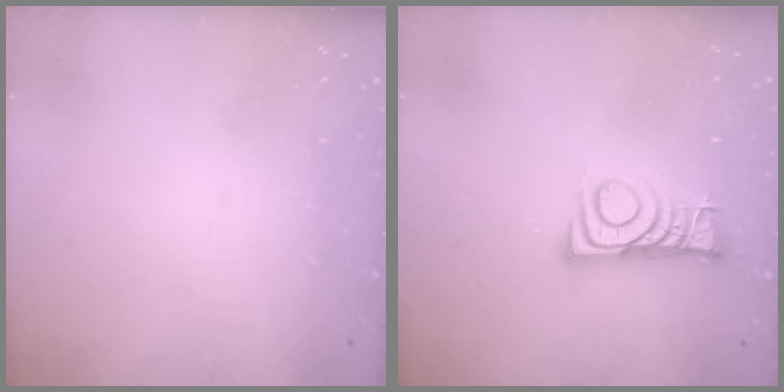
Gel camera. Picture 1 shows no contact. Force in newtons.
{"total": 8.0, "press": 7.9, "slide": 0.5}